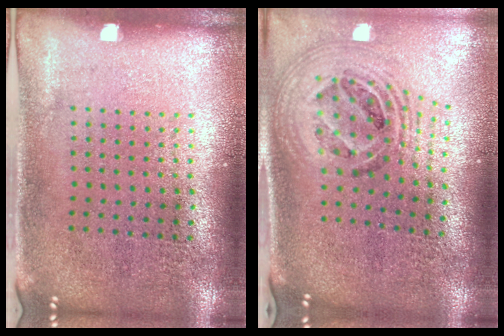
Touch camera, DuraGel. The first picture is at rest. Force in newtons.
{"total": 1.8, "press": 1.5, "slide": 1.1}